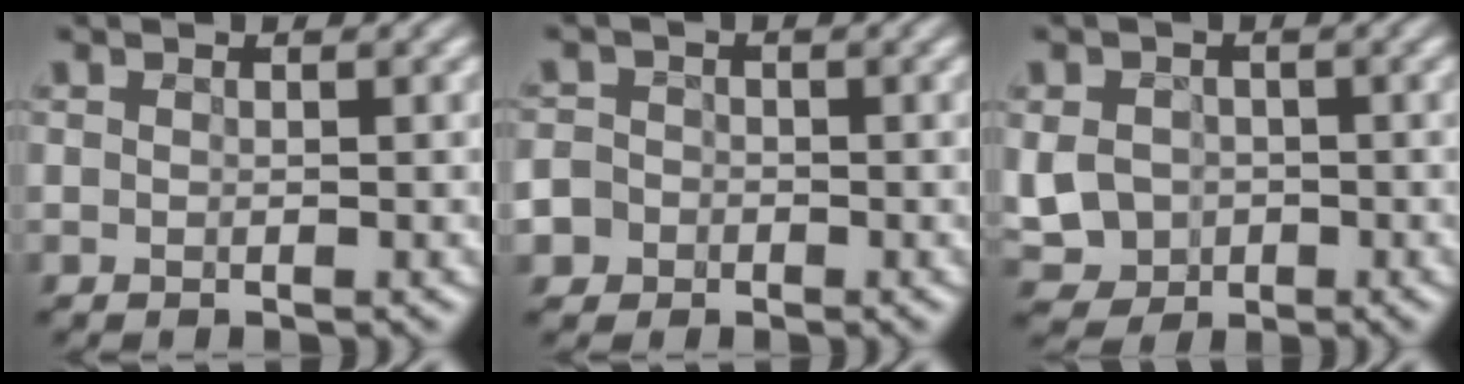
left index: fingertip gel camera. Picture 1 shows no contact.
{"total": 6.0, "force": [-3.3, 4.9, 1.1], "torque": [-0.039, -0.010, -0.071]}
{"total": 5.6, "force": [-1.1, 5.0, 2.4], "torque": [-0.066, 0.004, -0.032]}